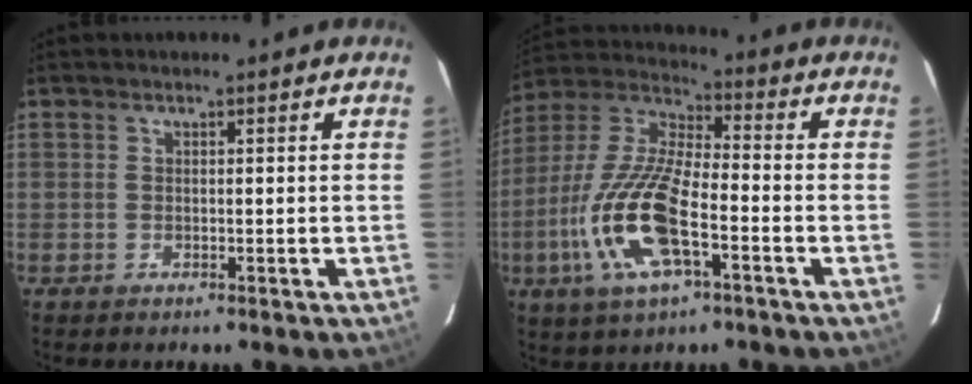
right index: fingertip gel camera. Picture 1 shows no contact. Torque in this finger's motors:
{"motor_torque": [2.14, 0.00, 1.05, 0.13]}